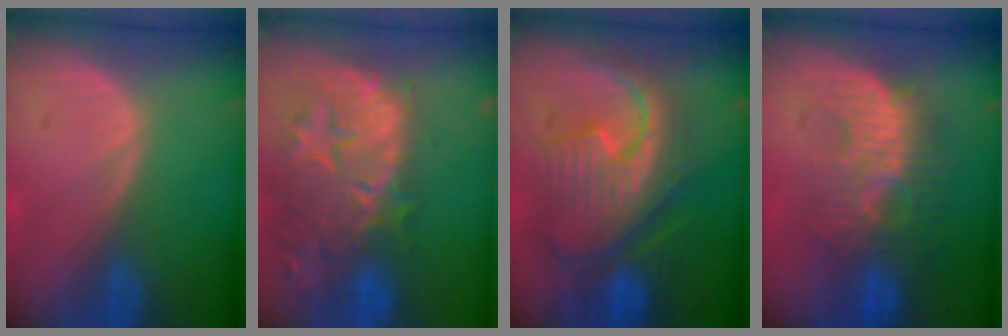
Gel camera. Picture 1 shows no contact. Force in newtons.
{"total": 14.7, "press": 11.9, "slide": 8.6}
{"total": 12.0, "press": 11.9, "slide": 1.4}
{"total": 8.9, "press": 8.8, "slide": 1.6}